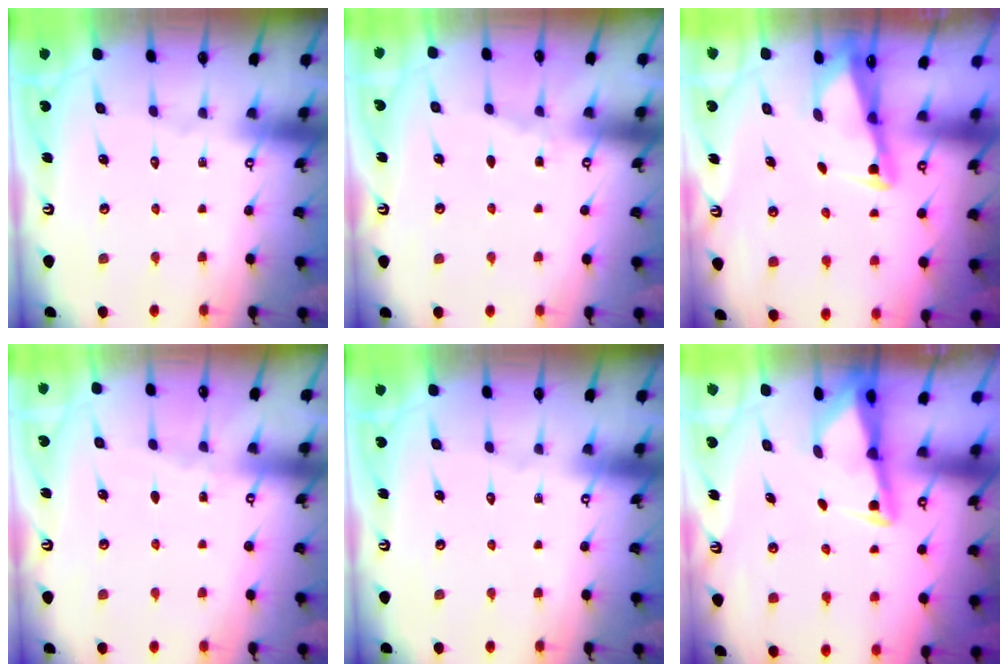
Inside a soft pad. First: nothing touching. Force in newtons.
{"total": 3.3, "press": 3.2, "slide": 0.4}
{"total": 2.5, "press": 2.5, "slide": 0.2}
{"total": 2.7, "press": 2.7, "slide": 0.4}
{"total": 0.0}
{"total": 2.9, "press": 2.9, "slide": 0.3}